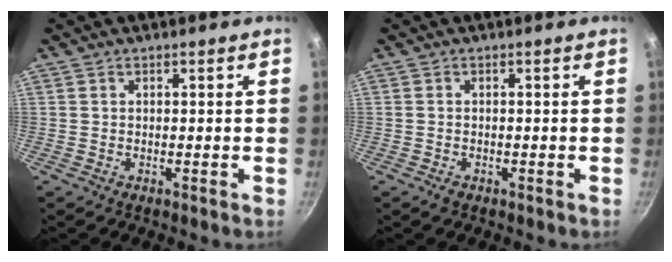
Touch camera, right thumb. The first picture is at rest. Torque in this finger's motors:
{"motor_torque": [0.24, -0.30, -0.32, -0.01, -0.02]}